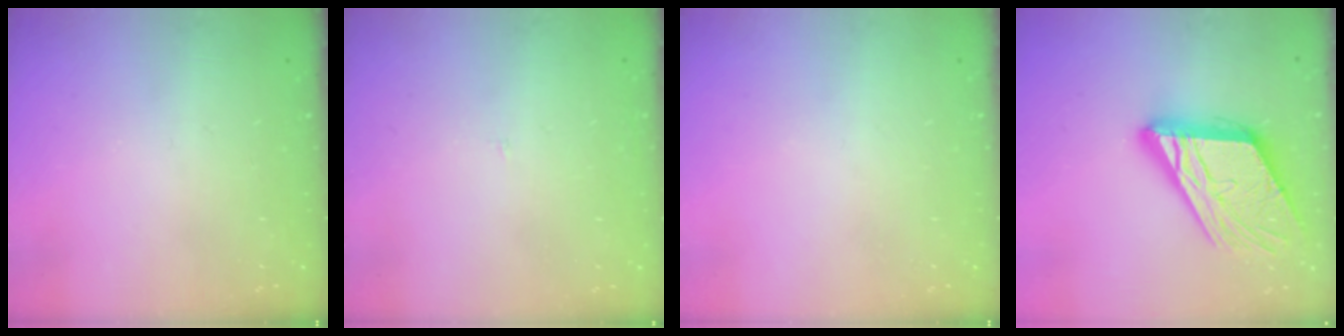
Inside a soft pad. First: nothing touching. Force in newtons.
{"total": 2.0, "press": 2.0, "slide": 0.1}
{"total": 0.0}
{"total": 20.3, "press": 20.2, "slide": 2.2}